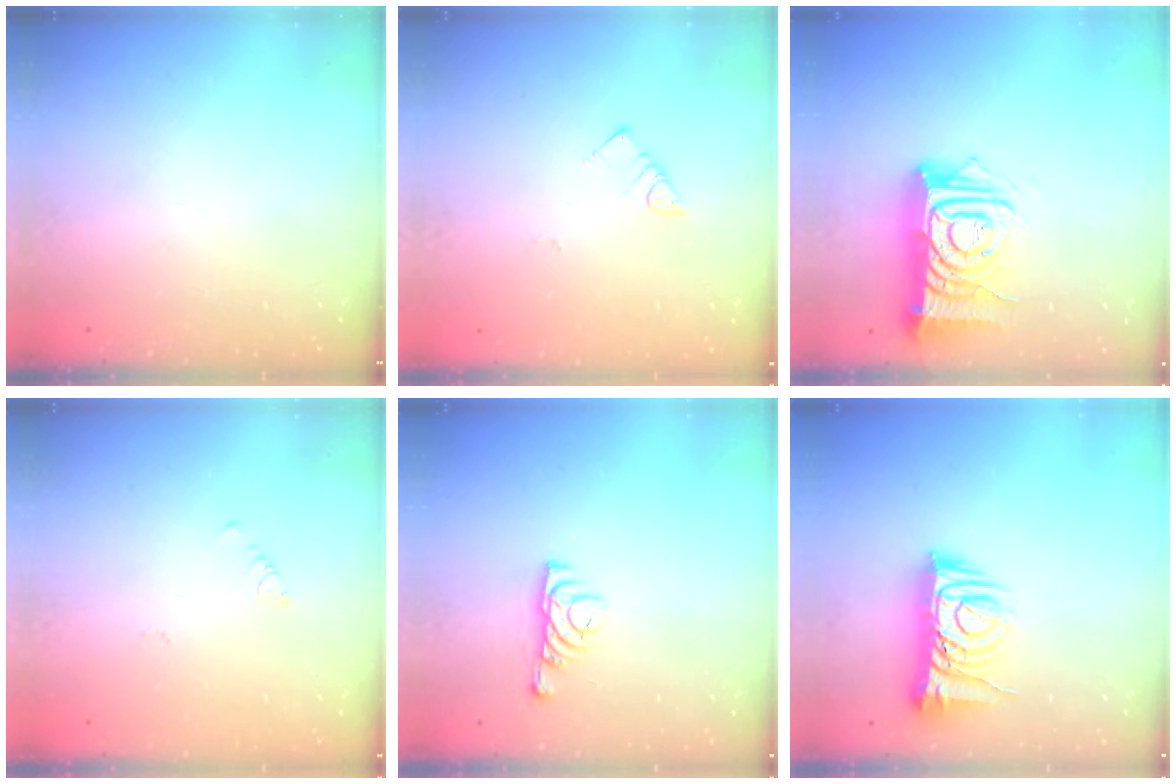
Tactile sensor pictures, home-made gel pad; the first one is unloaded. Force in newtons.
{"total": 3.0, "press": 3.0, "slide": 0.2}
{"total": 14.5, "press": 14.4, "slide": 1.6}
{"total": 1.9, "press": 1.9, "slide": 0.4}
{"total": 5.0, "press": 4.9, "slide": 1.1}
{"total": 9.9, "press": 9.8, "slide": 1.4}